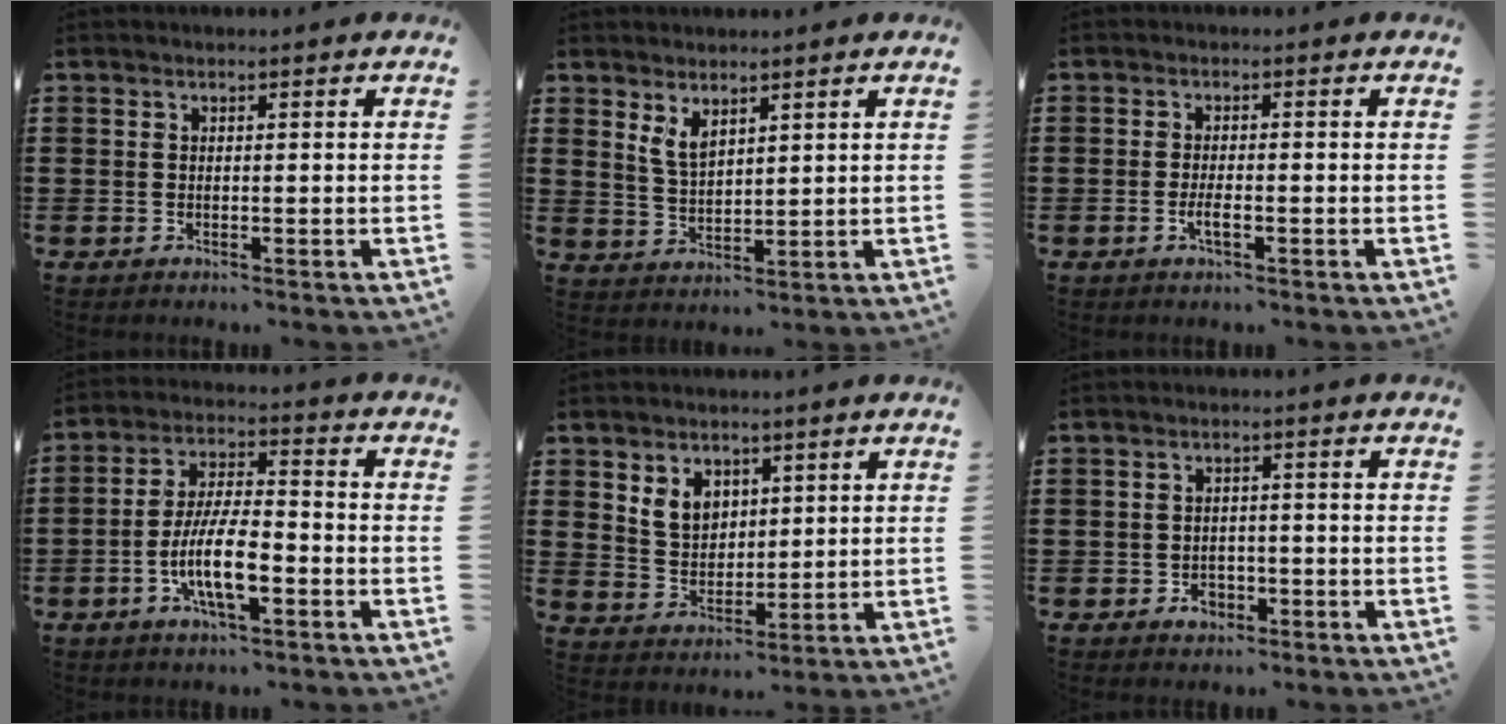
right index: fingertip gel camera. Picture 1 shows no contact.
{"total": 3.7, "force": [2.4, 1.6, 2.3], "torque": [-0.051, 0.001, 0.045]}
{"total": 2.3, "force": [-1.0, 0.5, 2.1], "torque": [-0.044, -0.004, -0.019]}
{"total": 9.6, "force": [-3.4, 3.0, 8.5], "torque": [-0.179, -0.006, -0.066]}
{"total": 5.2, "force": [2.6, 4.0, 2.0], "torque": [-0.058, 0.014, 0.048]}
{"total": 2.4, "force": [-1.3, 1.7, 1.2], "torque": [-0.025, 0.001, -0.027]}